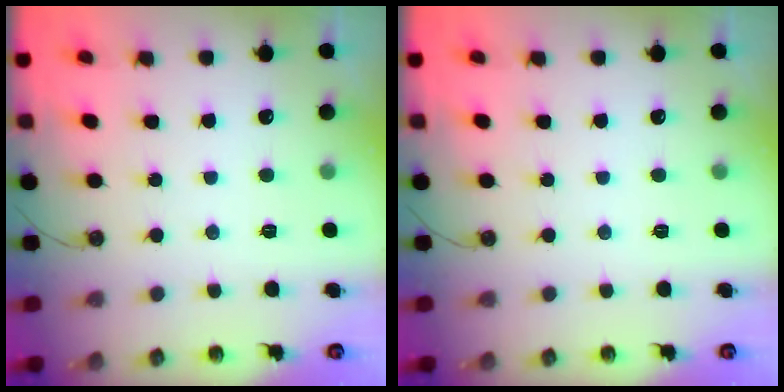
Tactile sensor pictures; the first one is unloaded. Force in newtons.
{"total": 0.0}